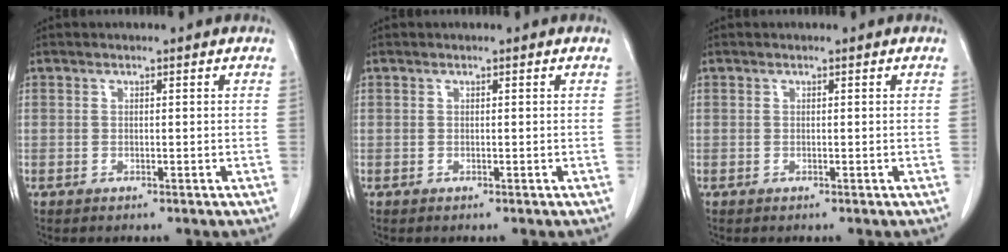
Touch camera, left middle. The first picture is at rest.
{"total": 0.0}
{"total": 0.0}